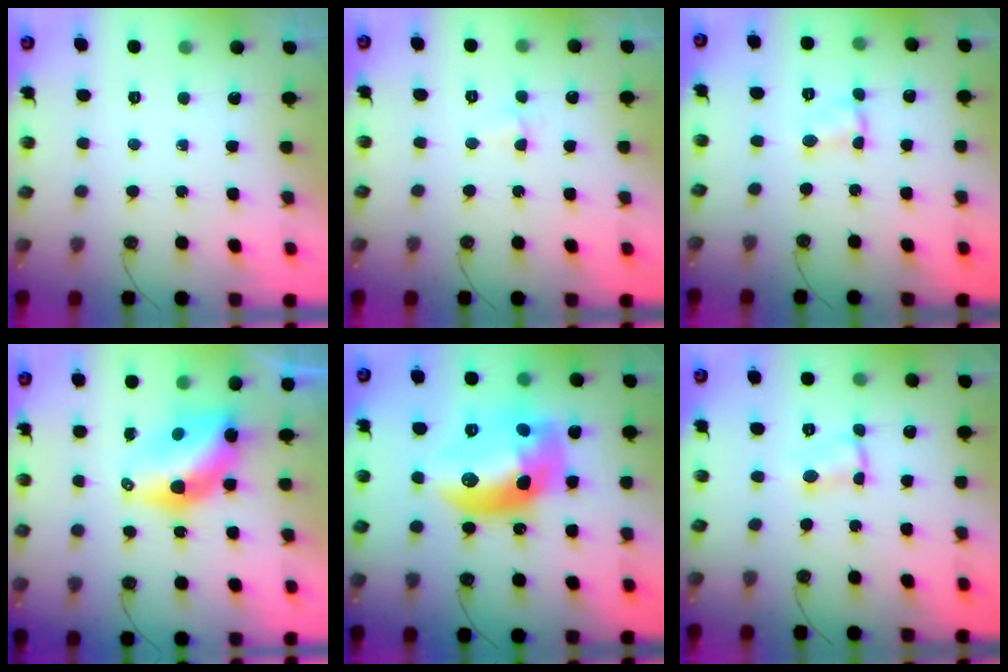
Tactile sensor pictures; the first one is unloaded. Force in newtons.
{"total": 2.3, "press": 2.2, "slide": 0.5}
{"total": 1.5, "press": 1.4, "slide": 0.2}
{"total": 10.1, "press": 10.0, "slide": 0.9}
{"total": 18.8, "press": 18.7, "slide": 1.0}
{"total": 1.5, "press": 1.5, "slide": 0.2}